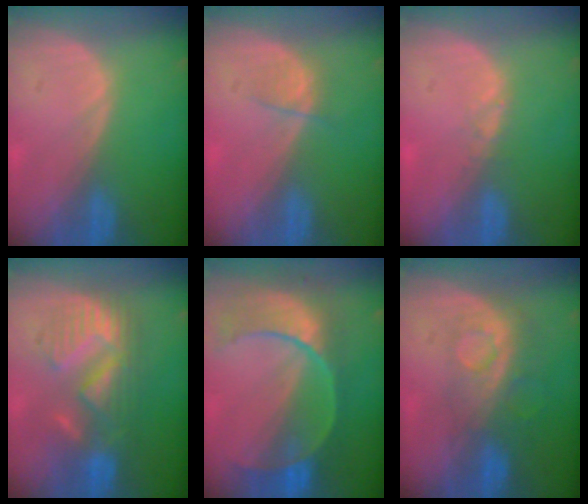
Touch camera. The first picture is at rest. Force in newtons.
{"total": 2.2, "press": 2.0, "slide": 0.9}
{"total": 0.9, "press": 0.8, "slide": 0.5}
{"total": 8.7, "press": 8.7, "slide": 0.6}
{"total": 10.3, "press": 9.0, "slide": 5.0}
{"total": 8.4, "press": 7.1, "slide": 4.5}